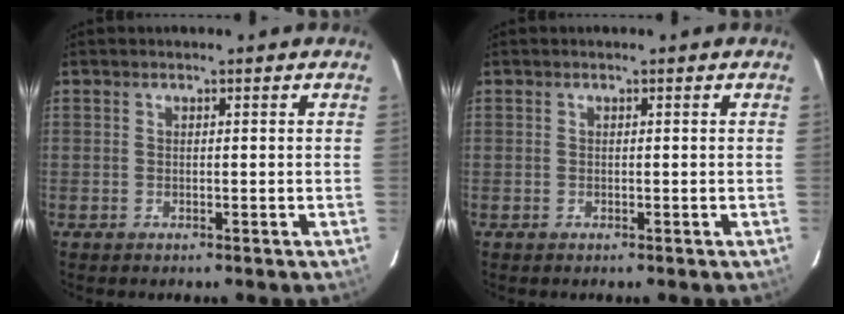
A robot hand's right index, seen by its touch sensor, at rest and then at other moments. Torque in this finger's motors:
{"motor_torque": [0.02, 0.02, 0.05, 0.01]}